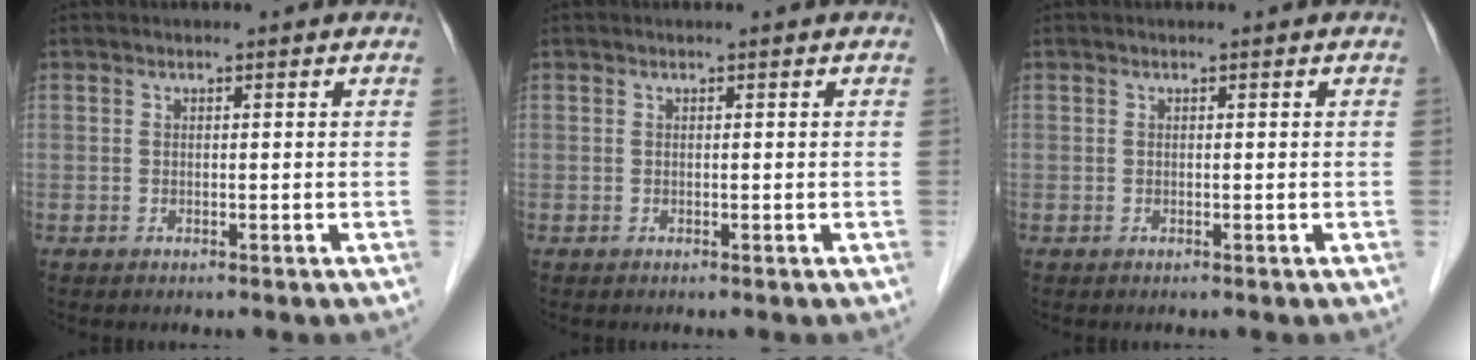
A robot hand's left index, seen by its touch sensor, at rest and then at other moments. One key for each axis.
{"total": 0.0}
{"total": 0.0}